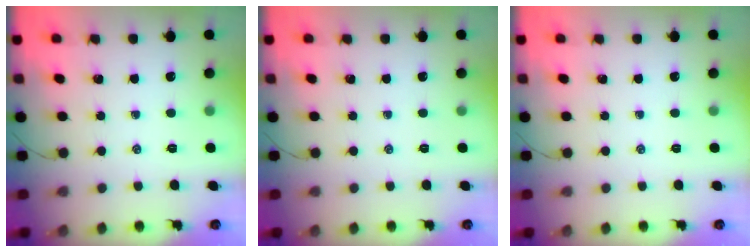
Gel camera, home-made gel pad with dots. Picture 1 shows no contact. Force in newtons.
{"total": 0.0}
{"total": 0.0}